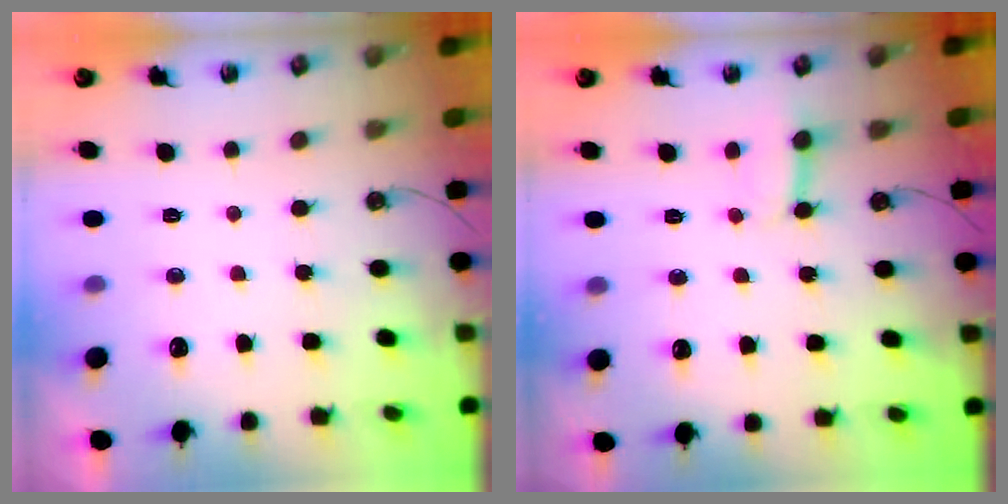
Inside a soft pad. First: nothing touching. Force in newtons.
{"total": 3.0, "press": 2.9, "slide": 0.4}